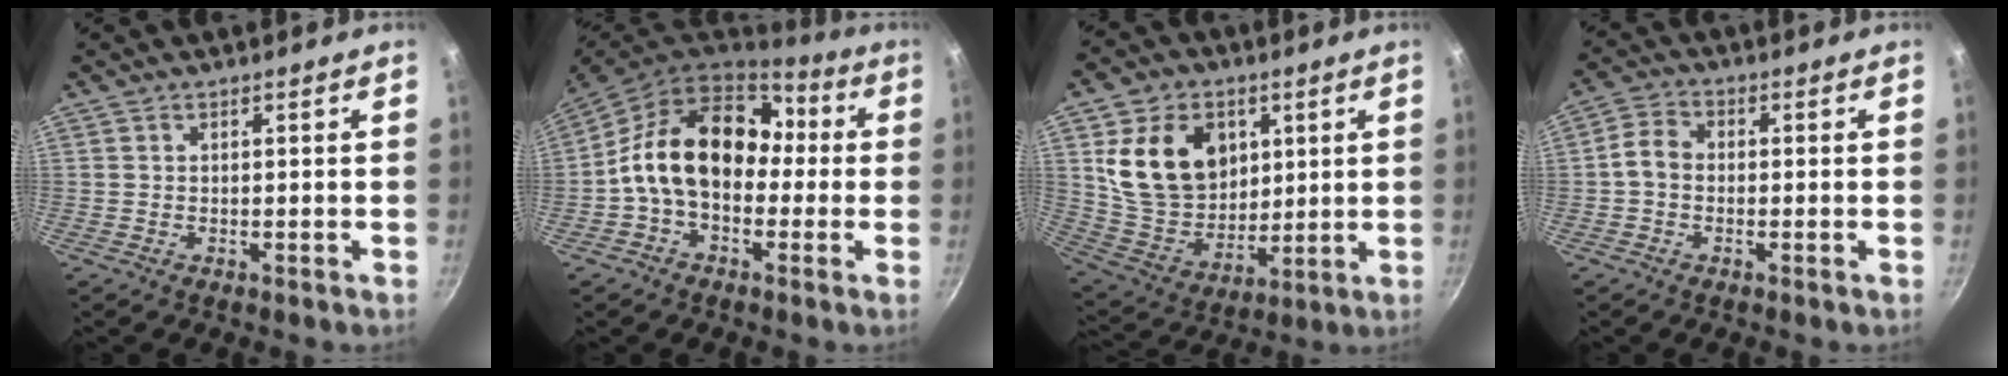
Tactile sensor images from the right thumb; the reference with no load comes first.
{"total": 17.0, "force": [0.1, 12.2, 11.8], "torque": [-0.158, 0.046, -0.019]}
{"total": 18.3, "force": [5.2, 14.1, 10.5], "torque": [-0.149, -0.021, 0.106]}
{"total": 4.3, "force": [-0.6, 3.3, 2.7], "torque": [-0.052, 0.018, -0.024]}